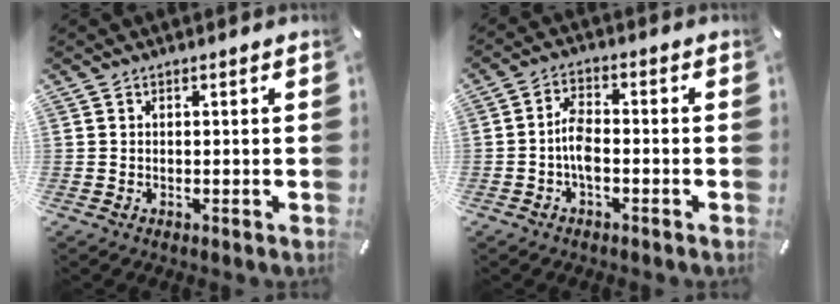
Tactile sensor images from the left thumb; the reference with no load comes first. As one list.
[{"total": 5.1, "force": [-1.7, 2.5, 4.2], "torque": [-0.085, 0.009, -0.033]}]